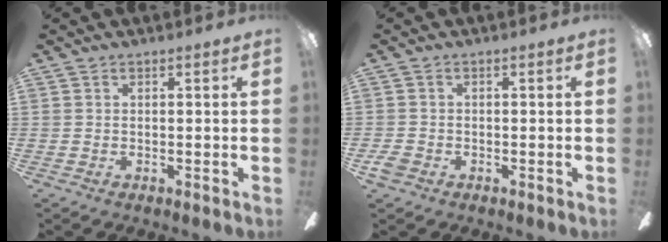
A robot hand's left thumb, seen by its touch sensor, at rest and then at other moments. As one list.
[{"total": 2.6, "force": [-1.2, 1.9, 1.2], "torque": [-0.025, 0.006, -0.025]}]